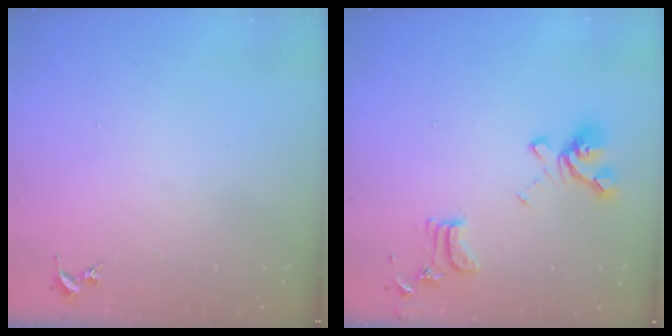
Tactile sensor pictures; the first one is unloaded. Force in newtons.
{"total": 15.5, "press": 15.4, "slide": 1.5}